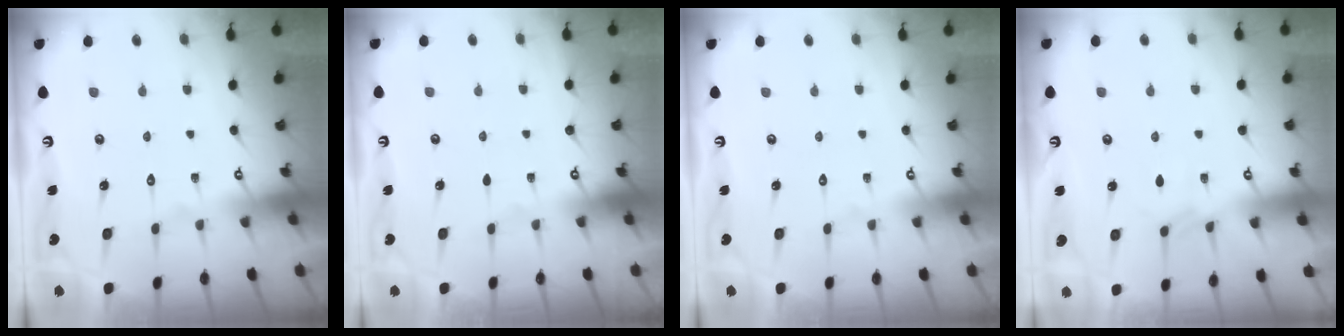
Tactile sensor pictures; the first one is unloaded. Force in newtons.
{"total": 0.0}
{"total": 0.0}
{"total": 3.2, "press": 3.2, "slide": 0.5}